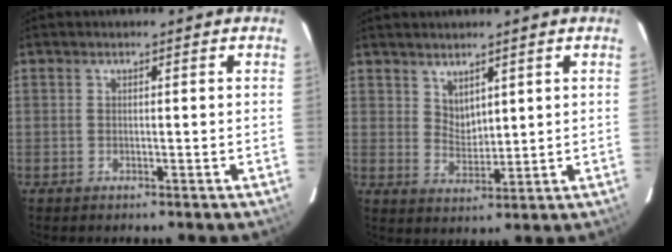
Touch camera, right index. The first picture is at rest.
{"total": 4.0, "force": [2.9, 2.2, 1.7], "torque": [-0.022, -0.004, 0.059]}